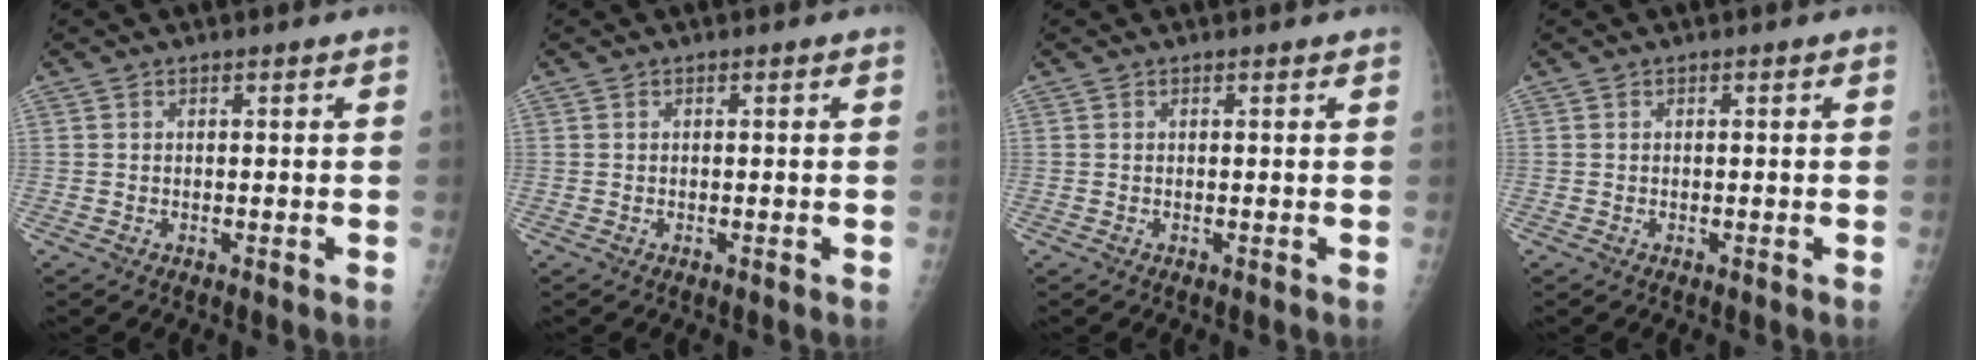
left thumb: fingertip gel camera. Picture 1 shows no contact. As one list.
[{"total": 0.0}, {"total": 0.0}, {"total": 0.0}]